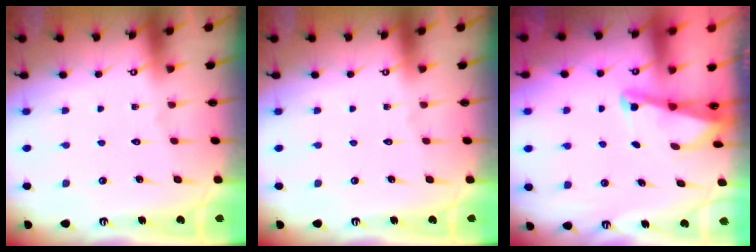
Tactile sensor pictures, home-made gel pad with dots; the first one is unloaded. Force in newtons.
{"total": 0.0}
{"total": 2.1, "press": 2.1, "slide": 0.3}